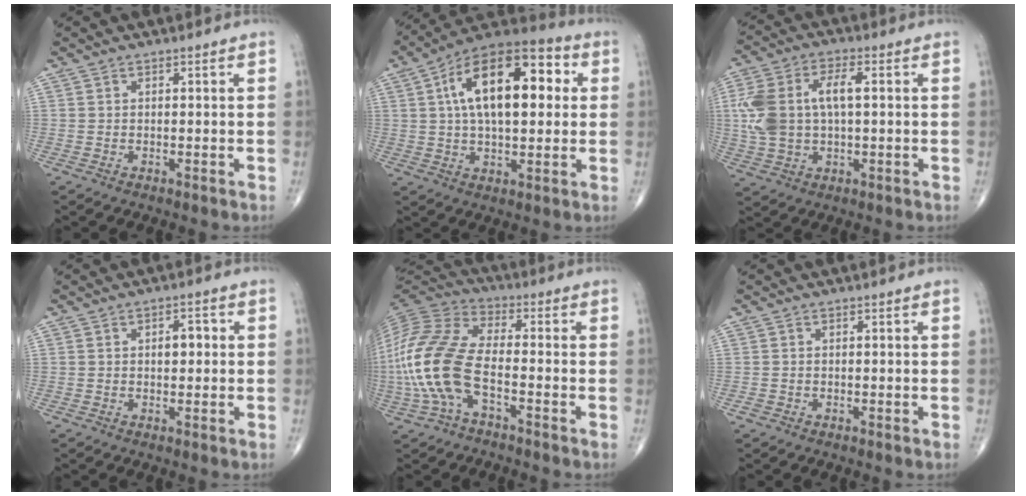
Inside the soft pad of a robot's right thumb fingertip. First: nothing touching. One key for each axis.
{"total": 20.6, "fx": 4.2, "fy": 10.1, "fz": 17.4, "tx": -0.261, "ty": 0.024, "tz": 0.055}
{"total": 13.1, "fx": 1.2, "fy": 7.1, "fz": 11.0, "tx": -0.240, "ty": 0.022, "tz": 0.025}
{"total": 3.1, "fx": 0.3, "fy": 1.8, "fz": 2.5, "tx": -0.028, "ty": 0.008, "tz": 0.002}
{"total": 17.0, "fx": -4.5, "fy": 8.0, "fz": 14.3, "tx": -0.323, "ty": 0.030, "tz": -0.091}
{"total": 0.8, "fx": -0.4, "fy": 0.6, "fz": 0.2, "tx": -0.004, "ty": 0.001, "tz": -0.009}